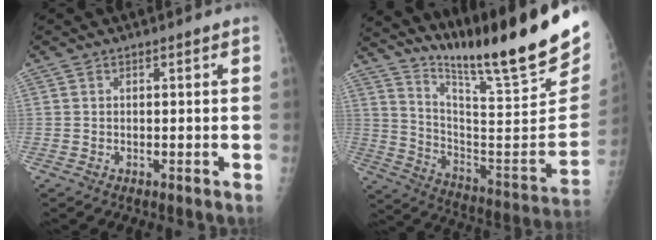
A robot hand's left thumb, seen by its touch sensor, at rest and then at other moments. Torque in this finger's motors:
{"motor_torque": [1.21, 1.14, 1.41, -1.36, 0.10]}